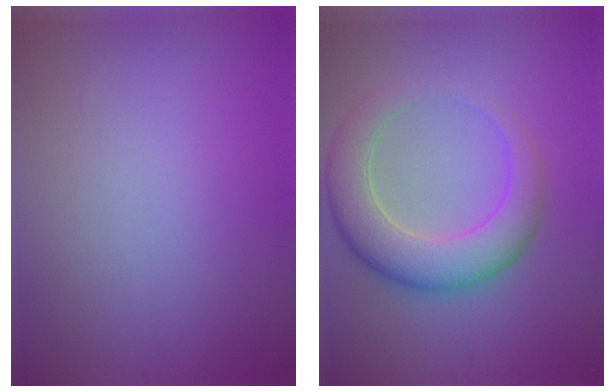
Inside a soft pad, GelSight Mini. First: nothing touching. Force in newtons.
{"total": 6.4, "press": 6.4, "slide": 0.3}